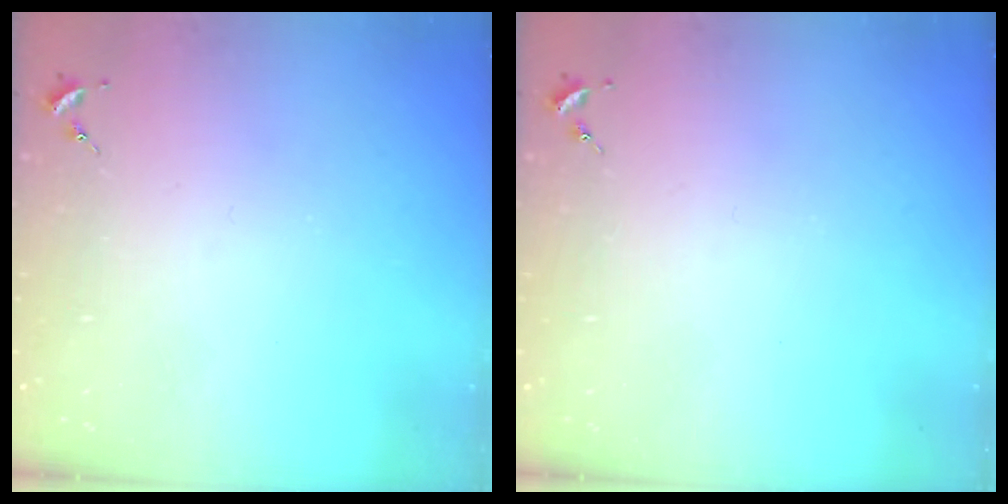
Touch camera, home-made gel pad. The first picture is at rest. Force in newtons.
{"total": 0.0}